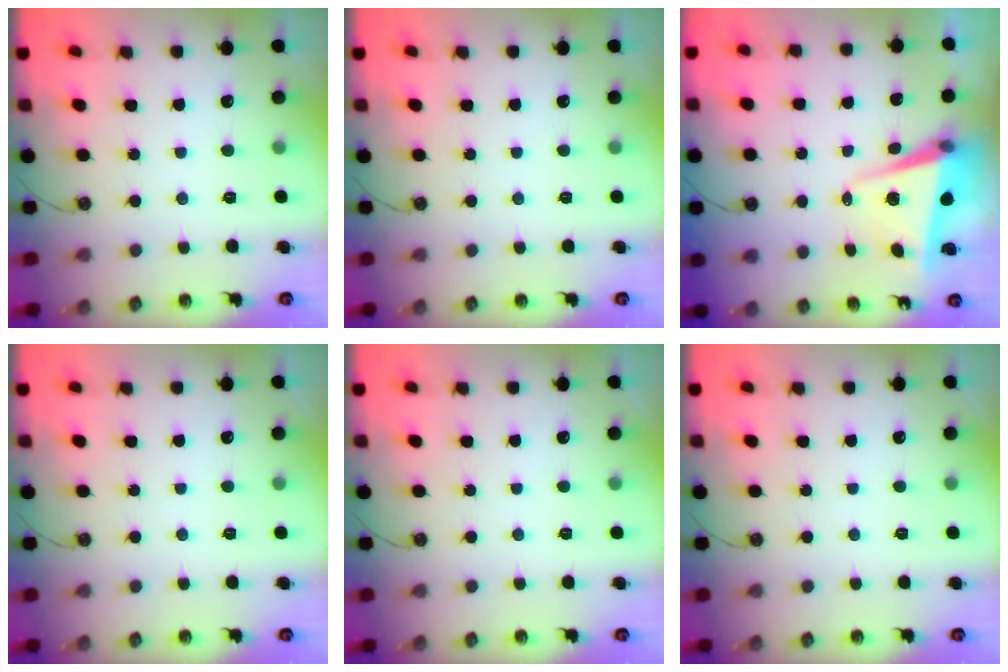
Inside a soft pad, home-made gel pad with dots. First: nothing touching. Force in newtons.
{"total": 0.0}
{"total": 6.1, "press": 6.0, "slide": 1.1}
{"total": 0.0}
{"total": 0.0}
{"total": 0.0}